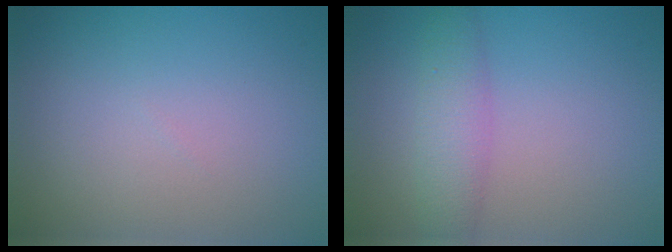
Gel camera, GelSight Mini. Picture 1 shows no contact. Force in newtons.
{"total": 3.0, "press": 3.0, "slide": 0.0}